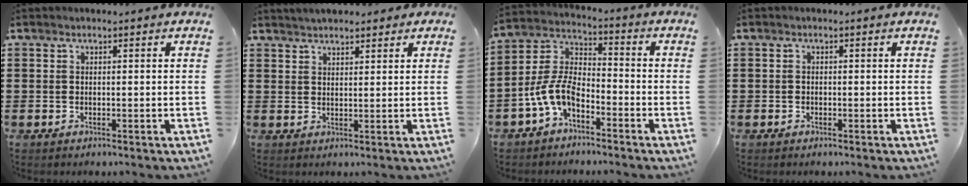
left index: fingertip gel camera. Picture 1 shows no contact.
{"total": 2.7, "force": [2.5, 0.8, 0.6], "torque": [-0.018, 0.003, 0.048]}
{"total": 8.1, "force": [-5.0, 3.9, 5.0], "torque": [-0.135, -0.005, -0.108]}
{"total": 0.8, "force": [-0.6, 0.5, 0.2], "torque": [-0.006, 0.000, -0.013]}